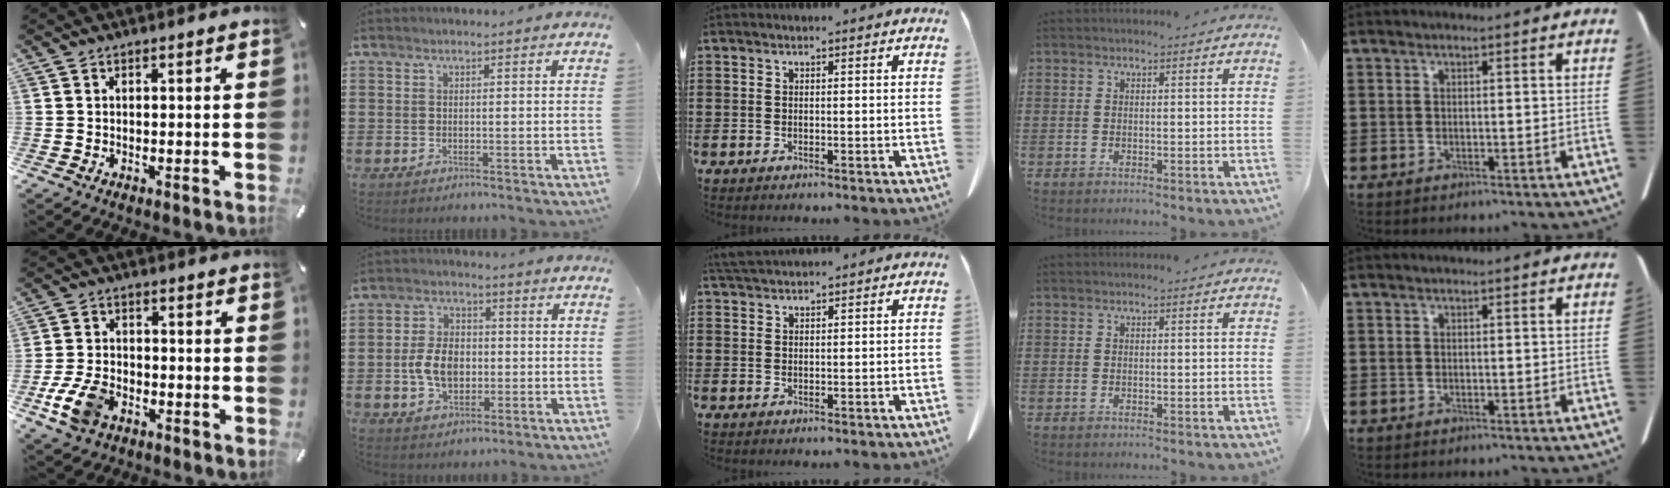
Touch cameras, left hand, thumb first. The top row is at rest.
{"thumb": {"total": 8.6, "force": [-4.0, 5.5, 5.3], "torque": [-0.126, 0.010, -0.074]}, "index": {"total": 7.0, "force": [-0.9, 4.7, 5.1], "torque": [-0.109, 0.002, -0.023]}, "middle": {"total": 2.4, "force": [2.3, 0.2, 0.7], "torque": [-0.020, 0.000, 0.045]}}